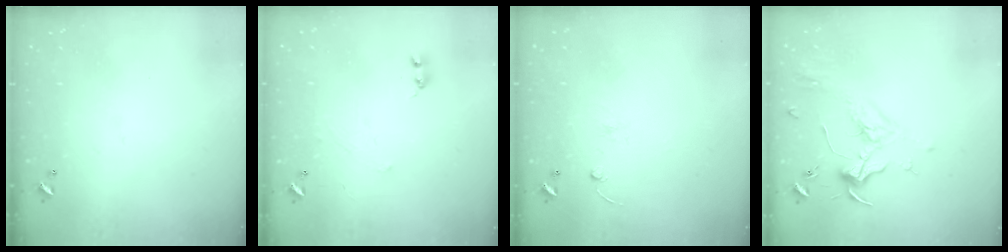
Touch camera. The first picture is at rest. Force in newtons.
{"total": 0.9, "press": 0.8, "slide": 0.3}
{"total": 2.5, "press": 2.4, "slide": 0.8}
{"total": 1.8, "press": 1.7, "slide": 0.7}